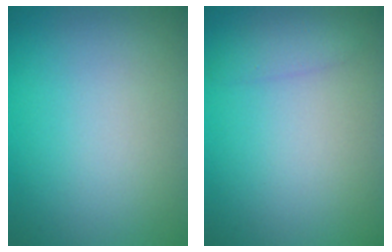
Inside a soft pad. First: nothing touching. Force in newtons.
{"total": 1.3, "press": 1.3, "slide": 0.0}